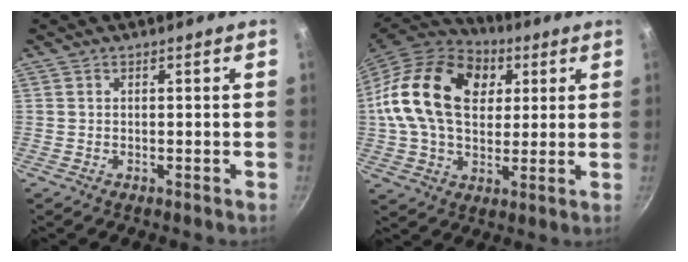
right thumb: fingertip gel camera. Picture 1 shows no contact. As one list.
[{"total": 23.0, "force": [5.5, 15.9, 15.7], "torque": [-0.268, 0.012, 0.086]}]